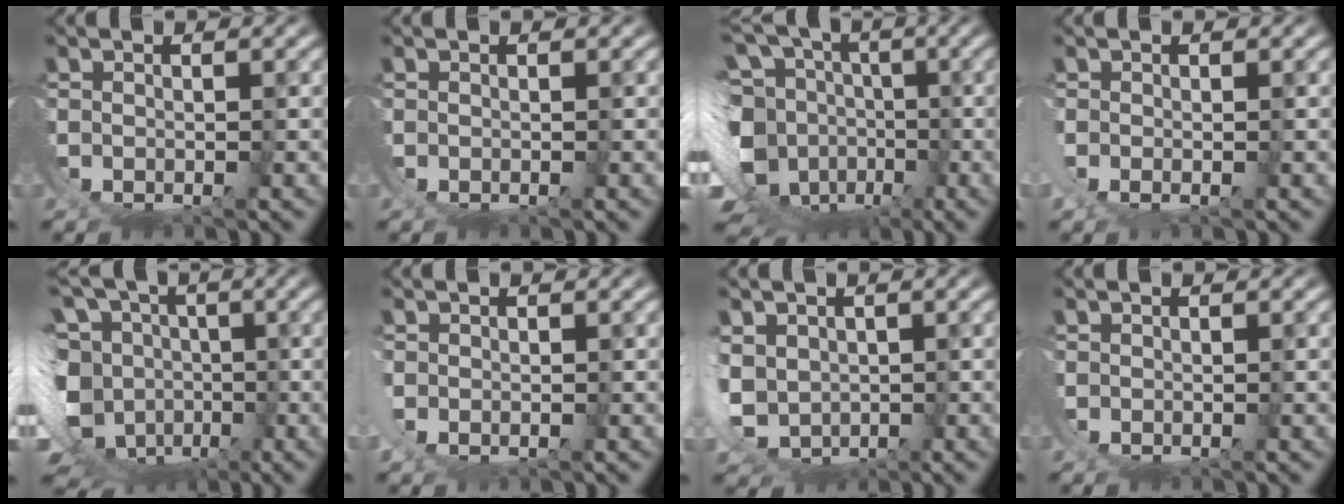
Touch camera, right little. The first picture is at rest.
{"total": 0.0}
{"total": 11.6, "force": [-1.3, 9.0, 7.2], "torque": [-0.162, -0.057, -0.009]}
{"total": 1.1, "force": [0.0, 0.2, 1.1], "torque": [-0.028, -0.007, 0.004]}
{"total": 13.5, "force": [-1.3, 11.0, 7.6], "torque": [-0.162, -0.047, -0.021]}
{"total": 1.2, "force": [0.4, 0.4, 1.0], "torque": [-0.034, -0.008, 0.014]}
{"total": 5.8, "force": [-0.1, 4.8, 3.2], "torque": [-0.116, -0.038, 0.018]}
{"total": 0.0}